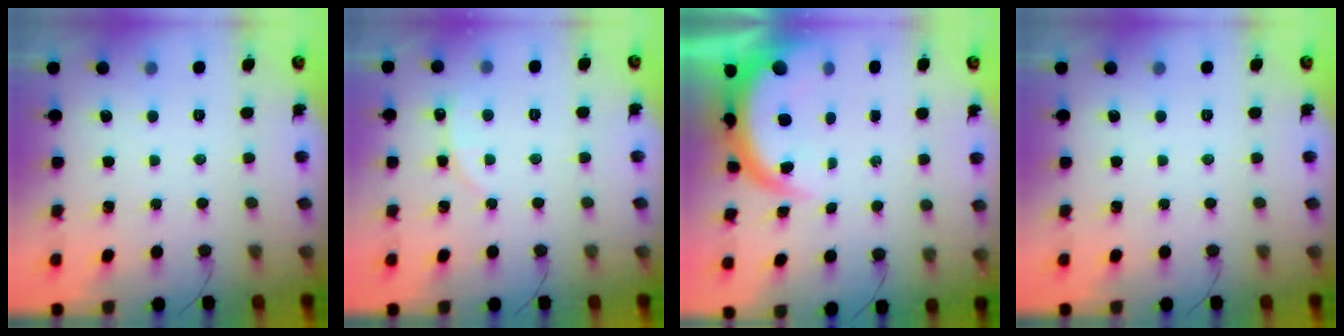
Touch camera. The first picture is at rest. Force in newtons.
{"total": 2.5, "press": 2.5, "slide": 0.3}
{"total": 6.7, "press": 6.7, "slide": 0.7}
{"total": 0.0}